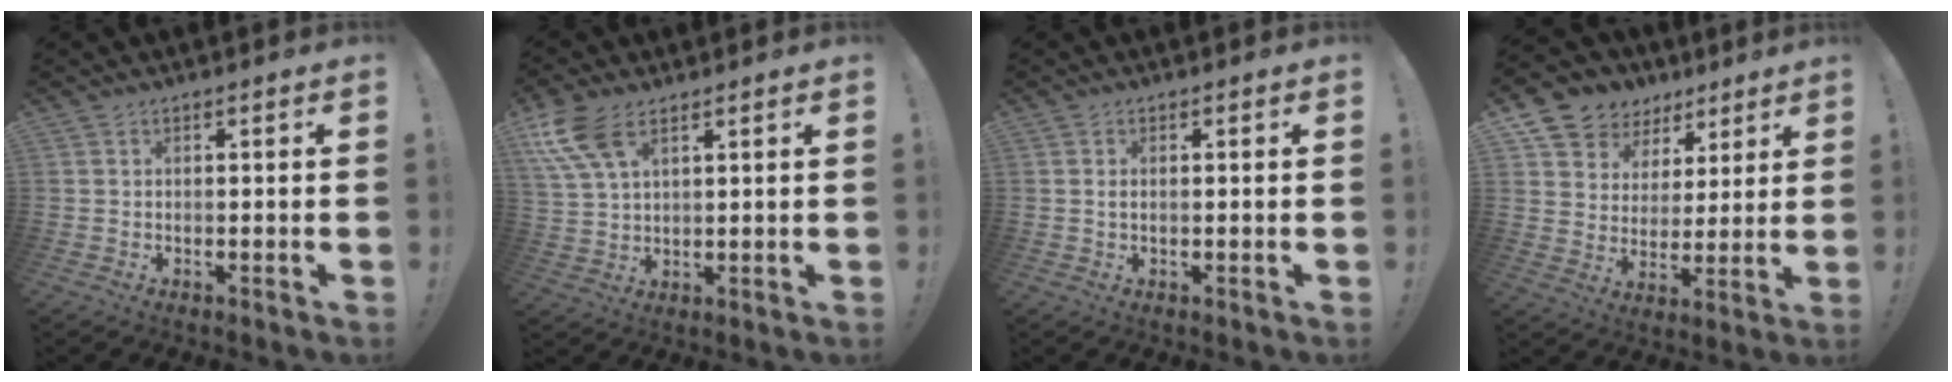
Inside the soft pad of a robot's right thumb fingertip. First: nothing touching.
{"total": 10.7, "force": [6.0, 5.1, 7.3], "torque": [-0.151, -0.020, 0.116]}
{"total": 1.1, "force": [0.0, 0.4, 1.0], "torque": [-0.014, 0.000, -0.002]}
{"total": 9.7, "force": [6.1, 7.3, 1.7], "torque": [-0.022, -0.053, 0.122]}